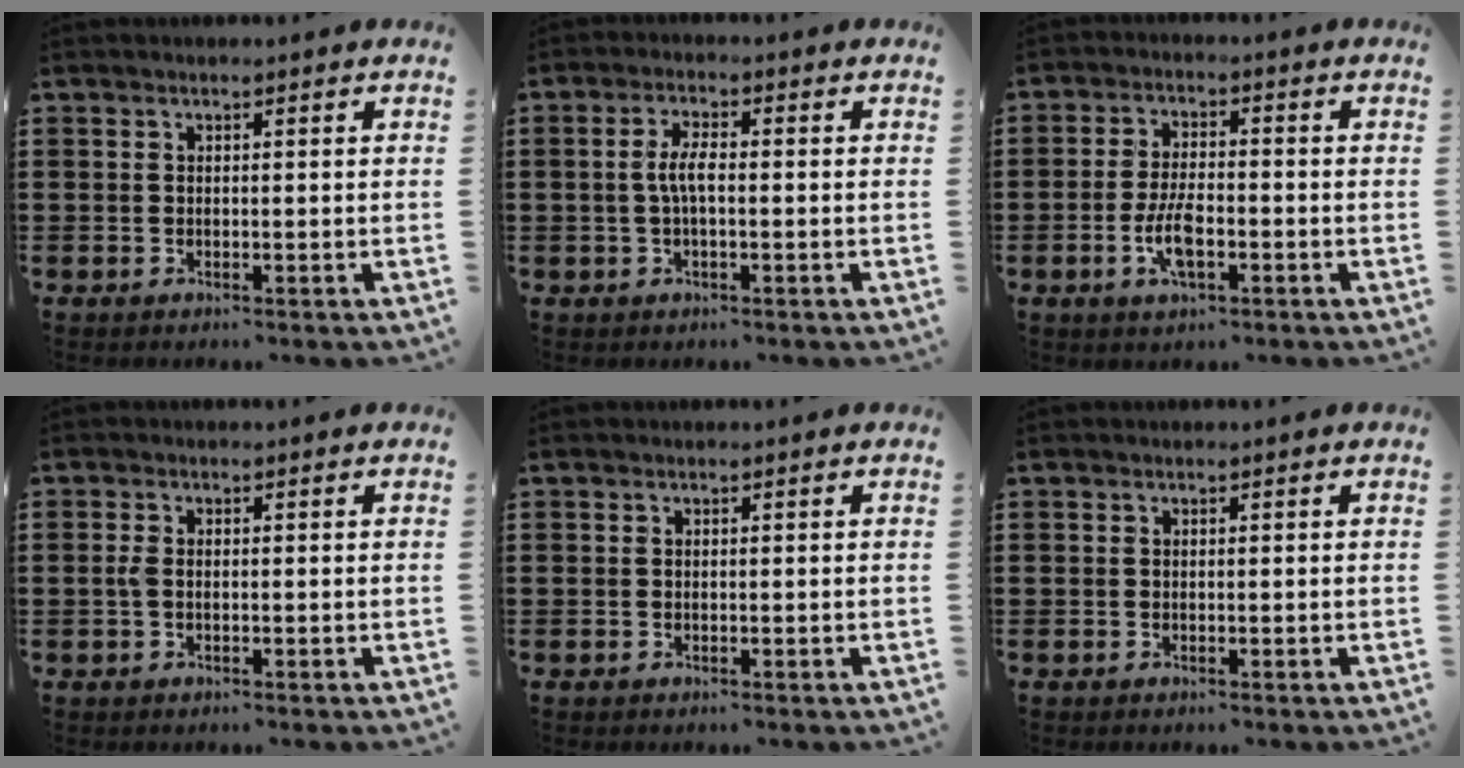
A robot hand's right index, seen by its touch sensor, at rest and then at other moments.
{"total": 3.7, "force": [-0.4, 1.0, 3.5], "torque": [-0.078, -0.002, -0.014]}
{"total": 5.8, "force": [-1.9, 2.3, 5.0], "torque": [-0.110, -0.001, -0.039]}
{"total": 1.5, "force": [-0.2, 0.7, 1.3], "torque": [-0.033, -0.001, -0.007]}
{"total": 0.0}
{"total": 0.0}